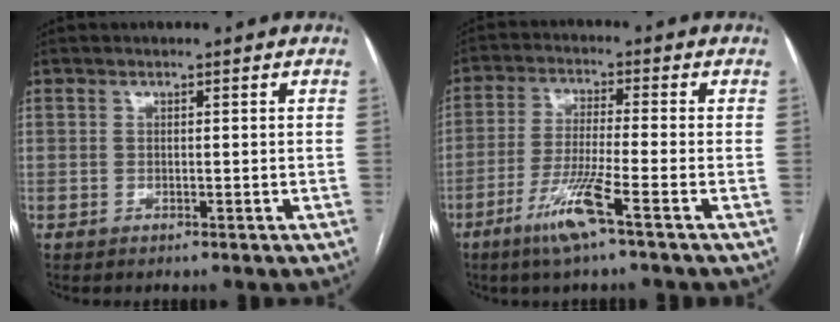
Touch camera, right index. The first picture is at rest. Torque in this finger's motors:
{"motor_torque": [1.24, -0.72, 0.65, 0.17]}